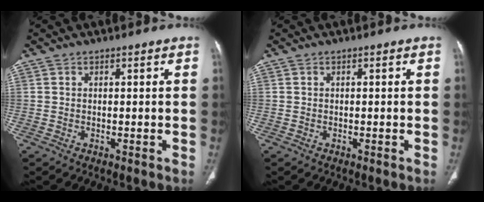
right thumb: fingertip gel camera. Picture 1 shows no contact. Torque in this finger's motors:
{"motor_torque": [-0.15, -0.13, -0.39, 0.27, 0.03]}